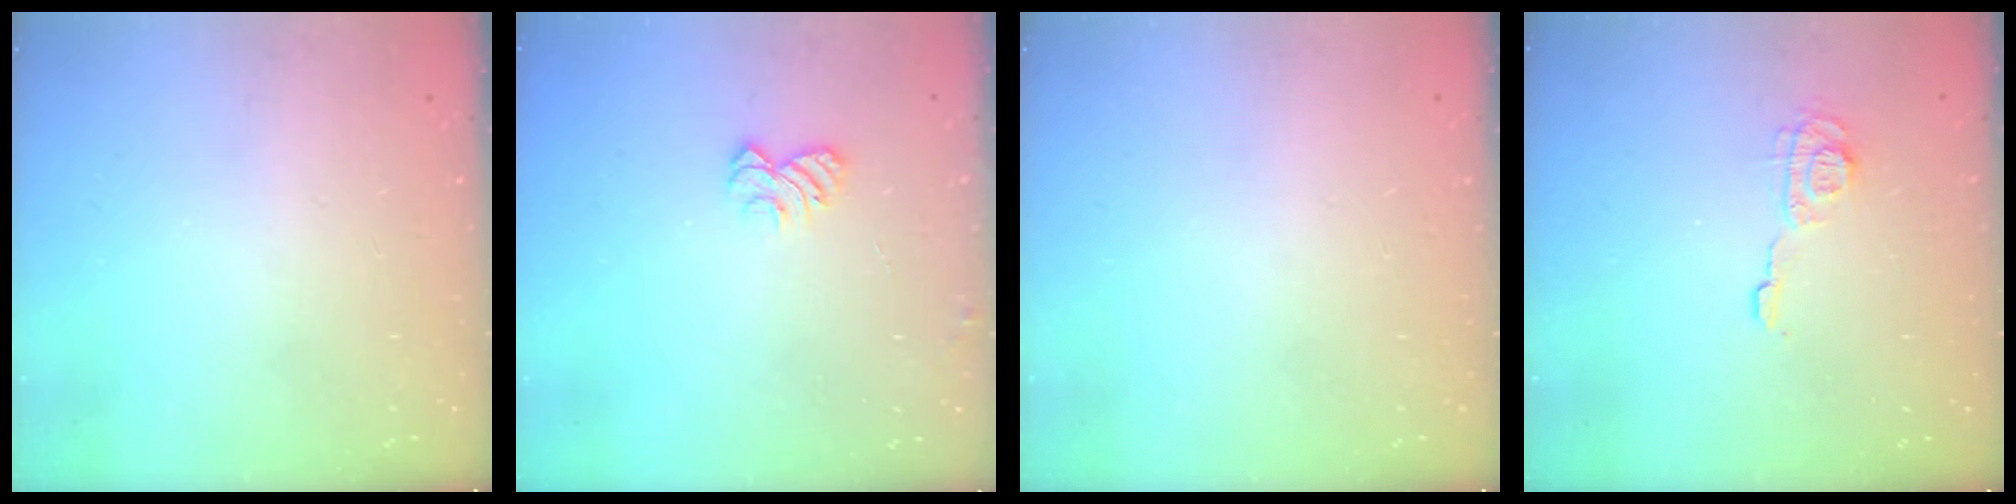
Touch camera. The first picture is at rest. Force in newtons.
{"total": 5.2, "press": 5.1, "slide": 0.5}
{"total": 0.0}
{"total": 7.9, "press": 7.9, "slide": 0.2}